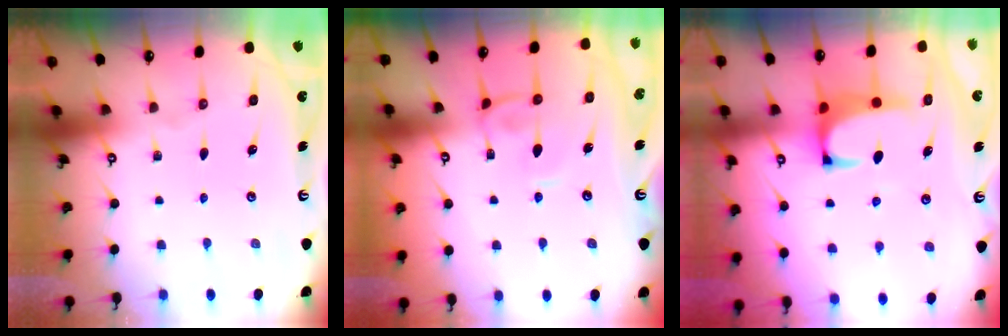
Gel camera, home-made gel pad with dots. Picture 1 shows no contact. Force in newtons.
{"total": 1.3, "press": 1.2, "slide": 0.5}
{"total": 1.6, "press": 1.3, "slide": 0.9}